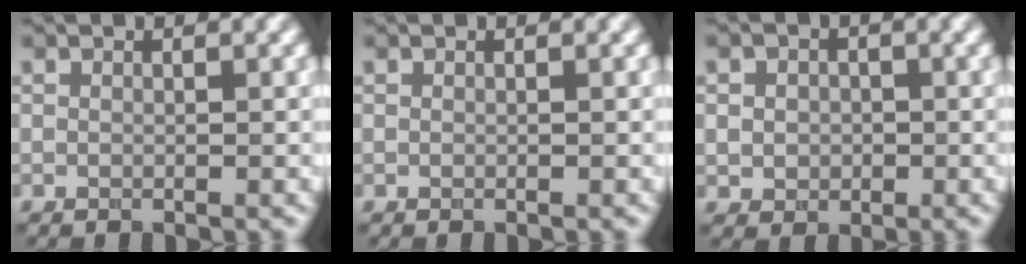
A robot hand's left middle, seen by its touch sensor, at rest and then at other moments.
{"total": 0.0}
{"total": 2.3, "force": [0.1, 2.0, 1.1], "torque": [-0.011, 0.005, -0.006]}